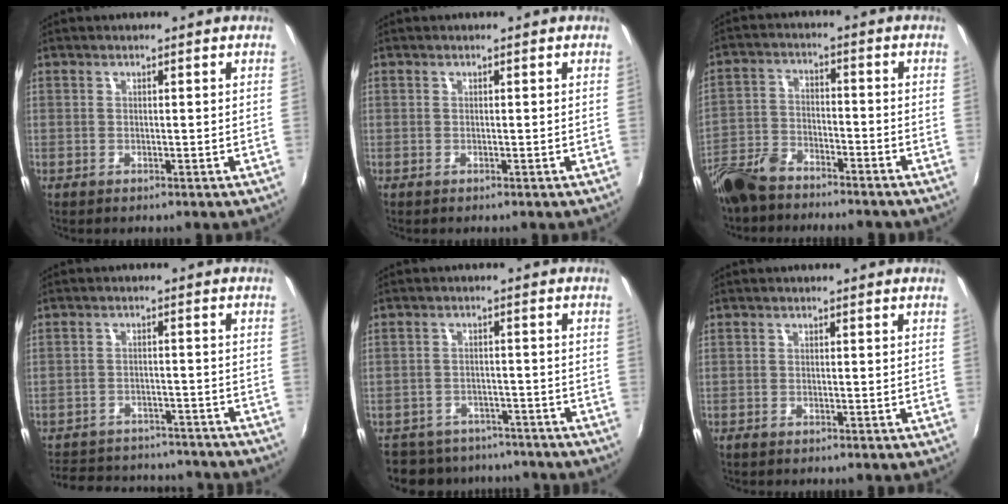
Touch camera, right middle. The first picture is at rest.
{"total": 0.0}
{"total": 12.4, "force": [-10.1, 4.5, 5.5], "torque": [-0.136, -0.013, -0.193]}
{"total": 23.1, "force": [-19.9, 7.9, 8.7], "torque": [-0.183, 0.009, -0.252]}
{"total": 13.6, "force": [-11.5, 6.2, 3.6], "torque": [-0.093, 0.008, -0.158]}
{"total": 0.9, "force": [-0.8, 0.3, 0.3], "torque": [-0.007, -0.003, -0.017]}